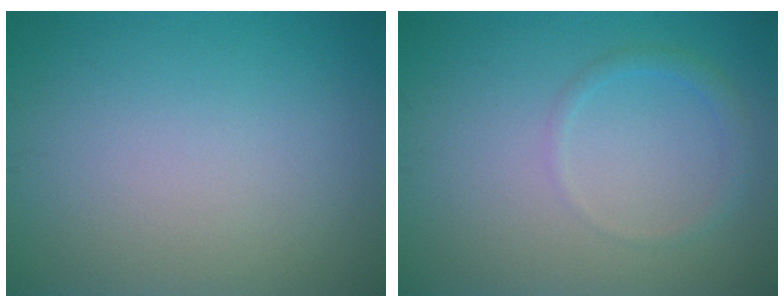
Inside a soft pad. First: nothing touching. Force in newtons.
{"total": 1.3, "press": 1.3, "slide": 0.0}